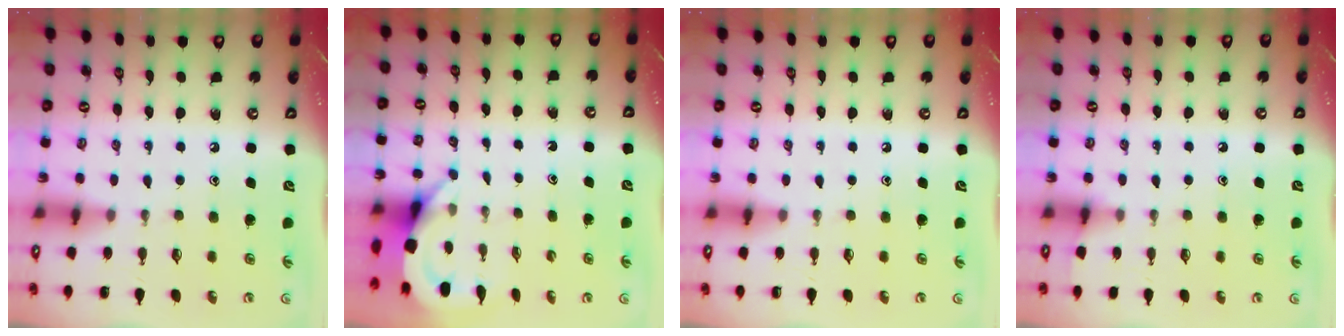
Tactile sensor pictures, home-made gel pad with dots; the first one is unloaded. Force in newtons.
{"total": 3.6, "press": 3.6, "slide": 0.2}
{"total": 0.0}
{"total": 2.8, "press": 2.8, "slide": 0.5}